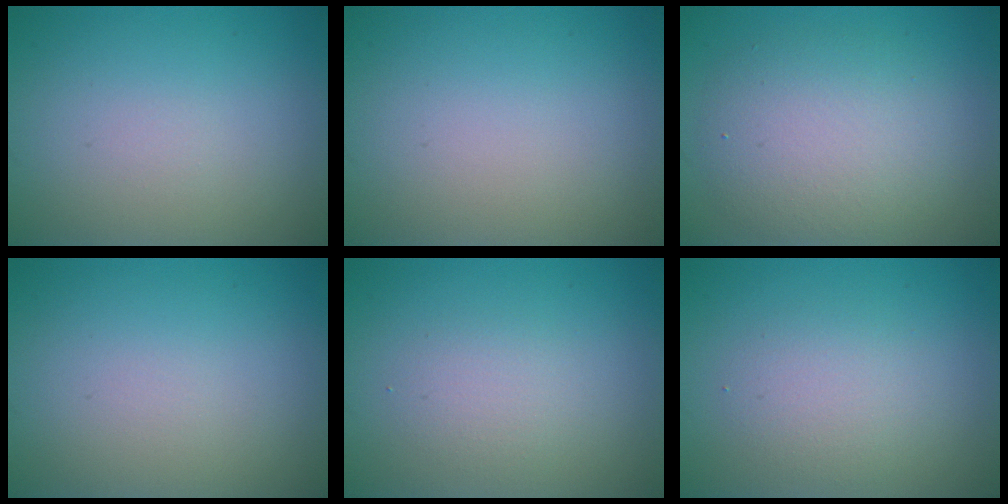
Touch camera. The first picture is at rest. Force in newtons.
{"total": 0.0}
{"total": 5.4, "press": 5.3, "slide": 0.5}
{"total": 0.0}
{"total": 1.8, "press": 1.8, "slide": 0.1}
{"total": 2.4, "press": 2.4, "slide": 0.2}